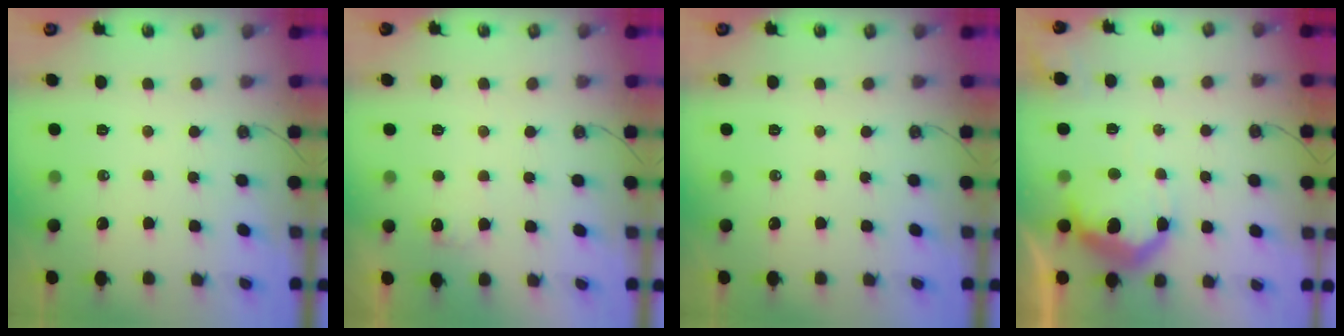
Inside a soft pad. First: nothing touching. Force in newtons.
{"total": 5.8, "press": 5.7, "slide": 1.1}
{"total": 0.0}
{"total": 13.7, "press": 13.7, "slide": 1.0}